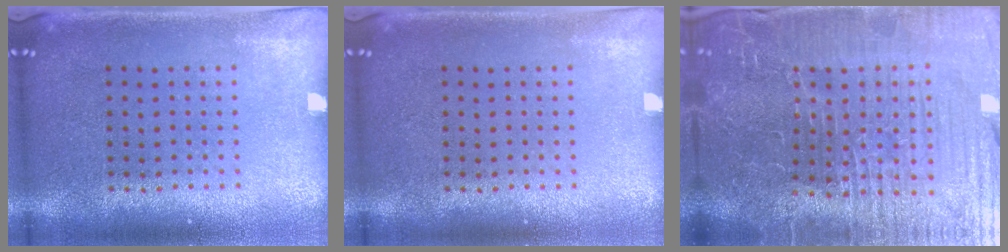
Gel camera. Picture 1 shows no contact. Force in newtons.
{"total": 0.0}
{"total": 6.2, "press": 5.8, "slide": 2.3}